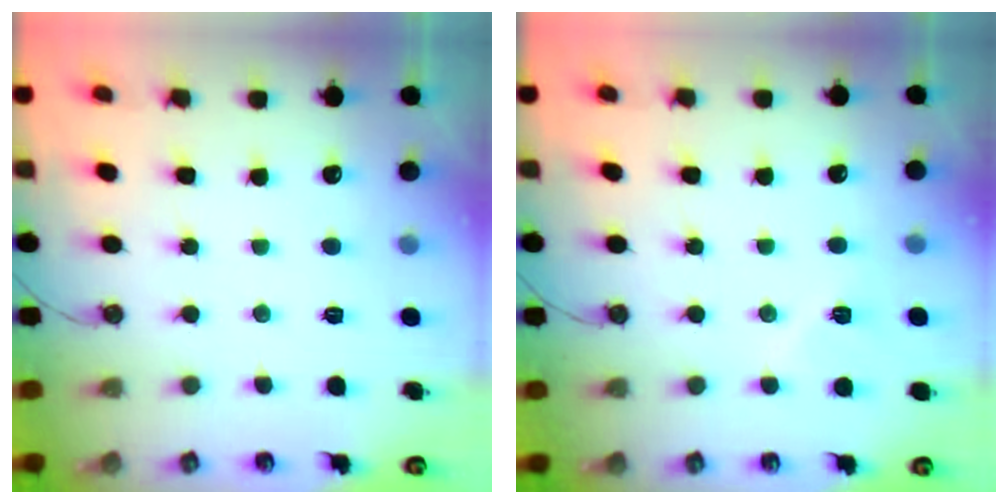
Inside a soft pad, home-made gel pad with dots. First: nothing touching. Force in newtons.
{"total": 6.6, "press": 6.4, "slide": 1.7}